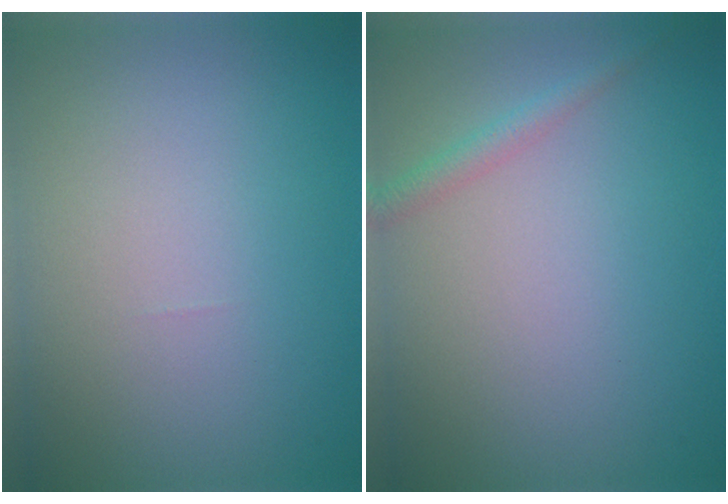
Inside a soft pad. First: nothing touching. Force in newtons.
{"total": 1.5, "press": 1.5, "slide": 0.1}